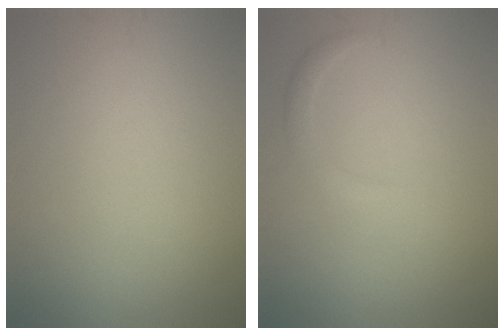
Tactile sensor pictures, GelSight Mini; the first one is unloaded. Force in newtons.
{"total": 1.1, "press": 1.1, "slide": 0.0}